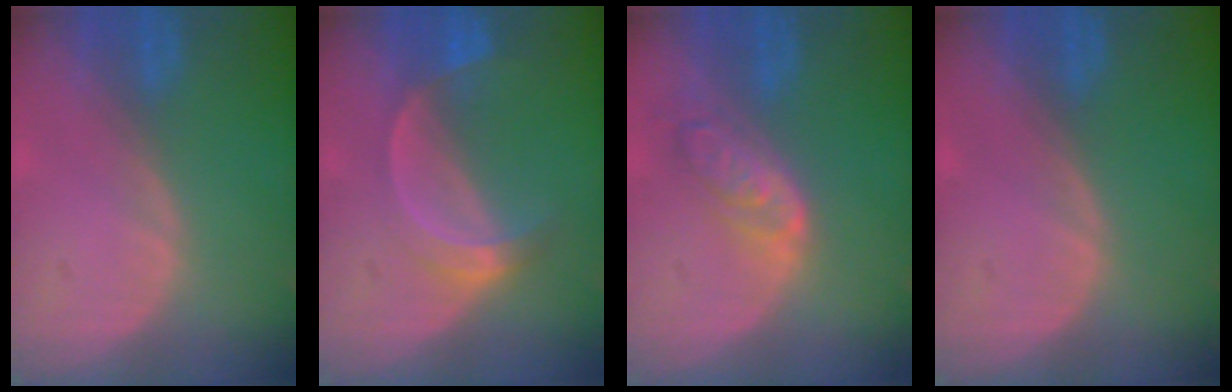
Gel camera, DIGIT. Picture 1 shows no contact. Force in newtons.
{"total": 5.2, "press": 4.7, "slide": 2.2}
{"total": 6.3, "press": 5.6, "slide": 2.9}
{"total": 0.0}